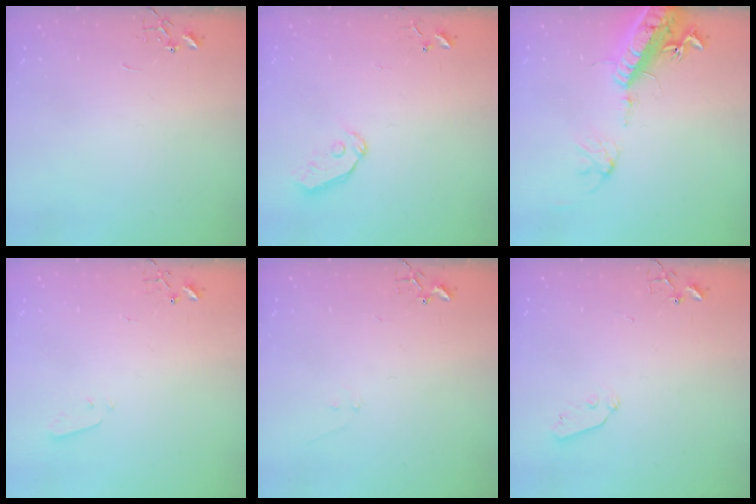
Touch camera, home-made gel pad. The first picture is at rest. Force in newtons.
{"total": 6.1, "press": 6.1, "slide": 0.6}
{"total": 18.2, "press": 17.7, "slide": 4.2}
{"total": 2.1, "press": 2.1, "slide": 0.3}
{"total": 6.1, "press": 6.1, "slide": 0.5}
{"total": 3.3, "press": 3.3, "slide": 0.4}